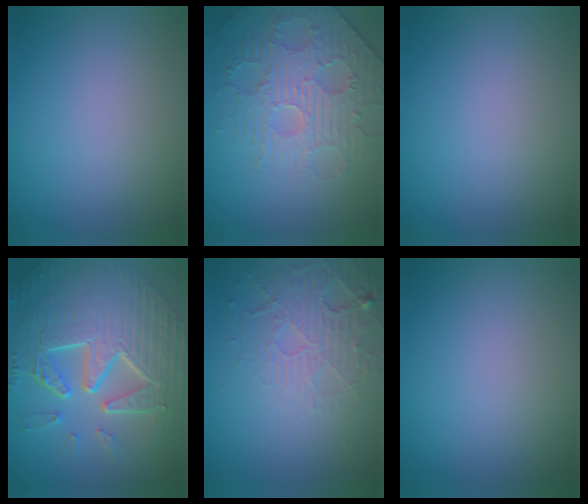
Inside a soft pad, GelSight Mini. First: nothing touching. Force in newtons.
{"total": 4.4, "press": 4.3, "slide": 1.2}
{"total": 0.0}
{"total": 10.8, "press": 7.4, "slide": 7.8}
{"total": 5.4, "press": 3.4, "slide": 4.2}
{"total": 0.0}